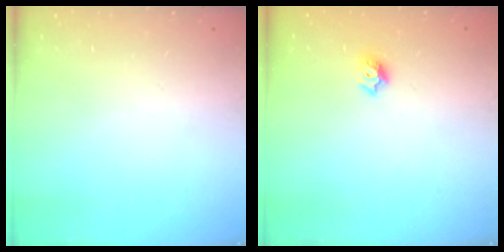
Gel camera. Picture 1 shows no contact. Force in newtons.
{"total": 6.9, "press": 6.8, "slide": 0.9}